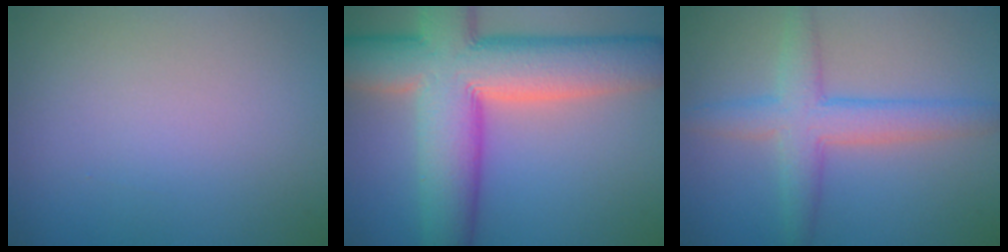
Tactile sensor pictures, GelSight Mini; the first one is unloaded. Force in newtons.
{"total": 13.3, "press": 13.2, "slide": 0.7}
{"total": 4.4, "press": 4.4, "slide": 0.2}